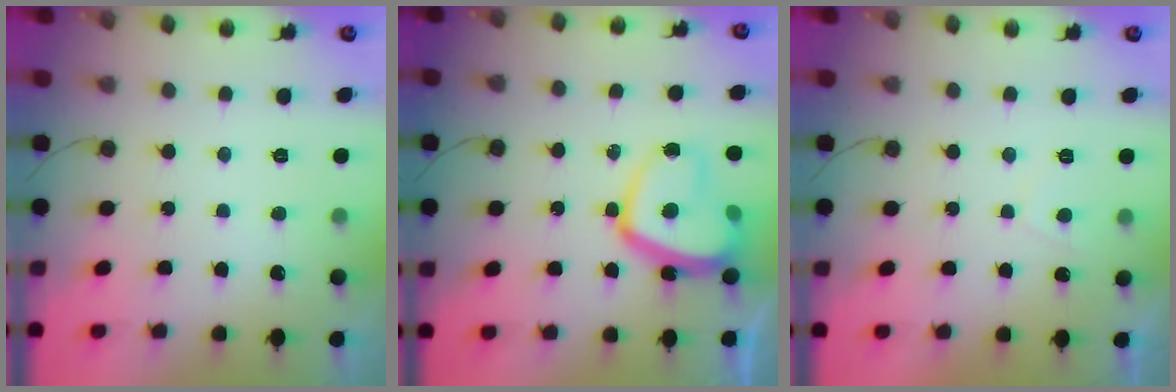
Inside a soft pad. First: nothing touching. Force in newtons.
{"total": 14.4, "press": 14.3, "slide": 1.4}
{"total": 0.9, "press": 0.7, "slide": 0.5}